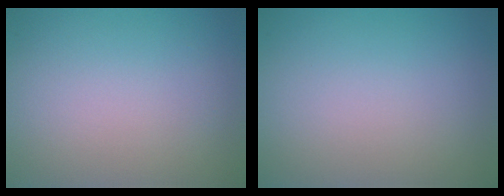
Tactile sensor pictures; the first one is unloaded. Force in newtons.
{"total": 0.0}